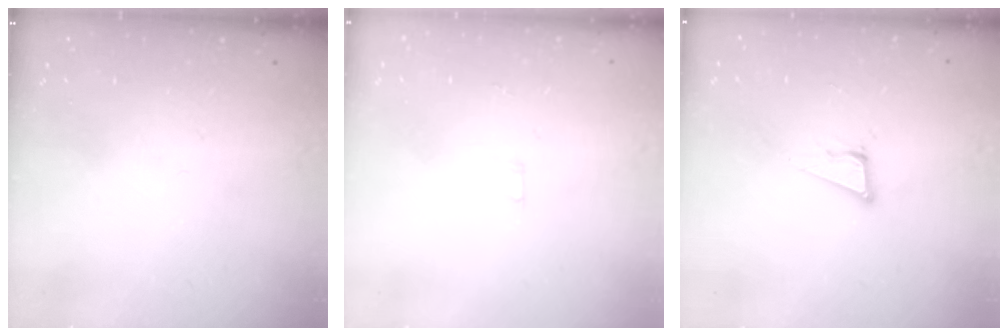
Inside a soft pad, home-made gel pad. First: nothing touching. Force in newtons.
{"total": 1.8, "press": 1.8, "slide": 0.1}
{"total": 7.4, "press": 6.9, "slide": 2.6}